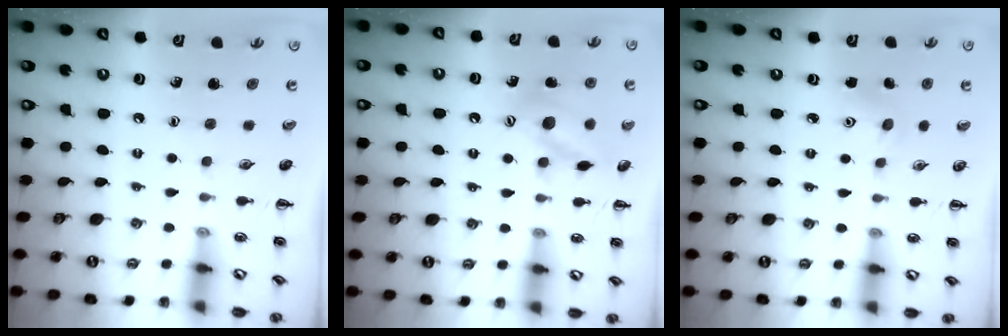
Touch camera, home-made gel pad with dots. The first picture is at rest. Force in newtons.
{"total": 13.7, "press": 13.7, "slide": 1.0}
{"total": 4.9, "press": 4.7, "slide": 1.4}